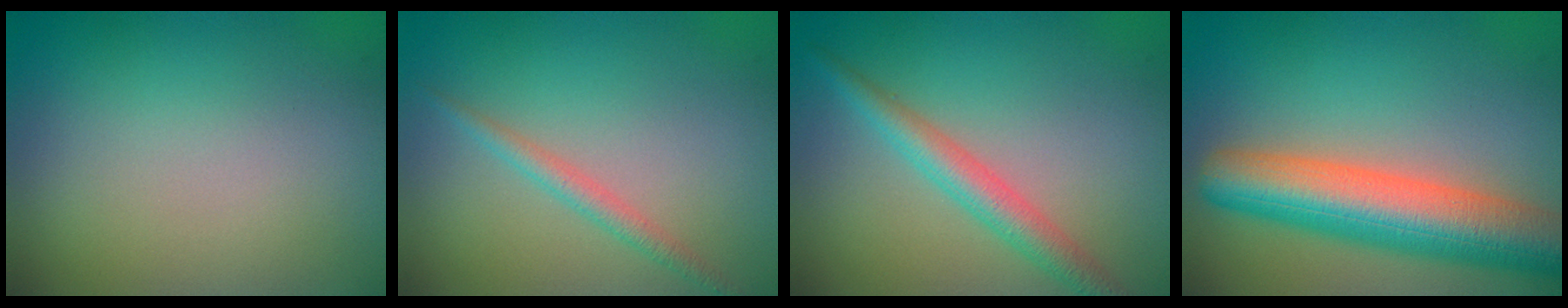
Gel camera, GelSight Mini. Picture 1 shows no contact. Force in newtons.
{"total": 1.6, "press": 1.6, "slide": 0.0}
{"total": 3.3, "press": 3.3, "slide": 0.1}
{"total": 9.4, "press": 9.4, "slide": 0.5}